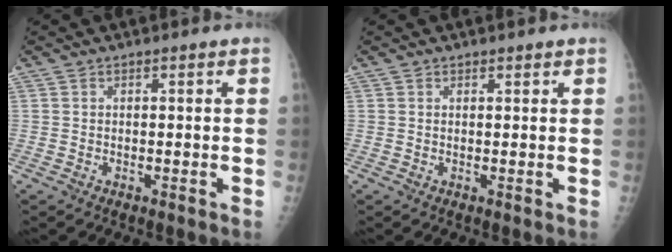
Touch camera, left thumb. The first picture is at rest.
{"total": 0.6, "force": [0.5, 0.3, 0.0], "torque": [0.000, -0.004, 0.006]}